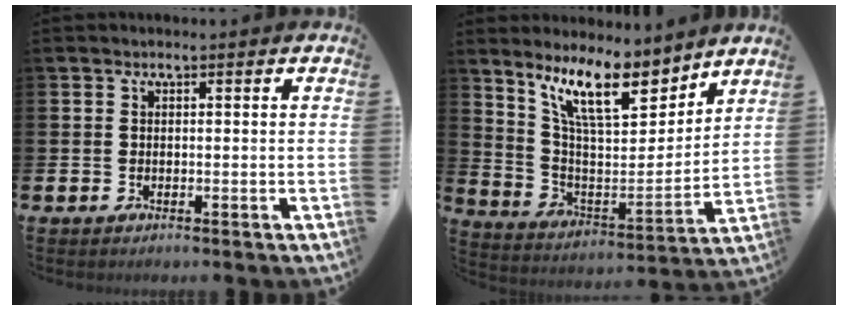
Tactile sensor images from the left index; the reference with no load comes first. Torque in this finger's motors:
{"motor_torque": [1.00, -1.14, 1.06, 0.21]}